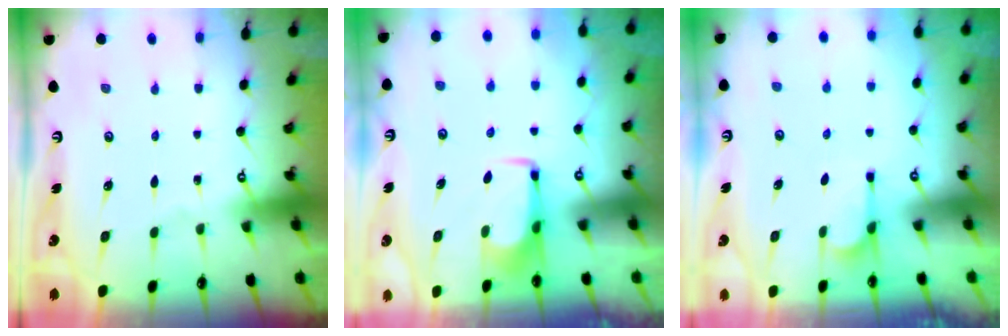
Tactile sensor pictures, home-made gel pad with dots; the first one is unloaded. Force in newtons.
{"total": 1.6, "press": 1.5, "slide": 0.5}
{"total": 1.7, "press": 1.3, "slide": 1.1}